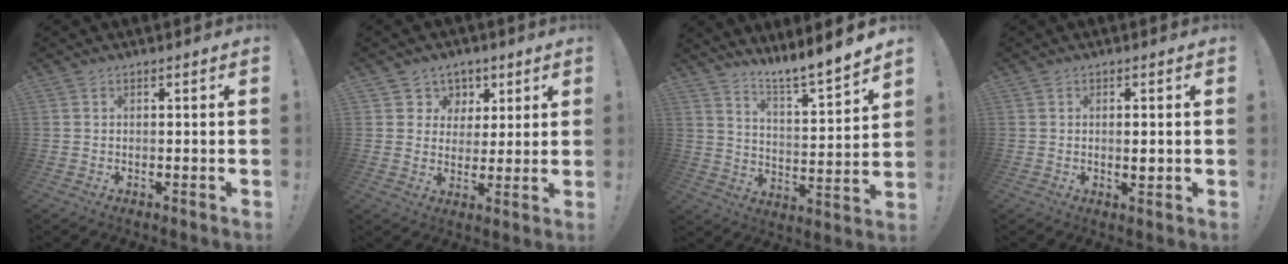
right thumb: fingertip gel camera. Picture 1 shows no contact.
{"total": 6.7, "force": [2.8, 6.0, 0.6], "torque": [0.000, -0.025, 0.054]}
{"total": 8.1, "force": [7.6, -0.8, 2.6], "torque": [-0.044, -0.085, 0.124]}
{"total": 2.0, "force": [0.1, 0.9, 1.8], "torque": [-0.014, -0.007, -0.002]}